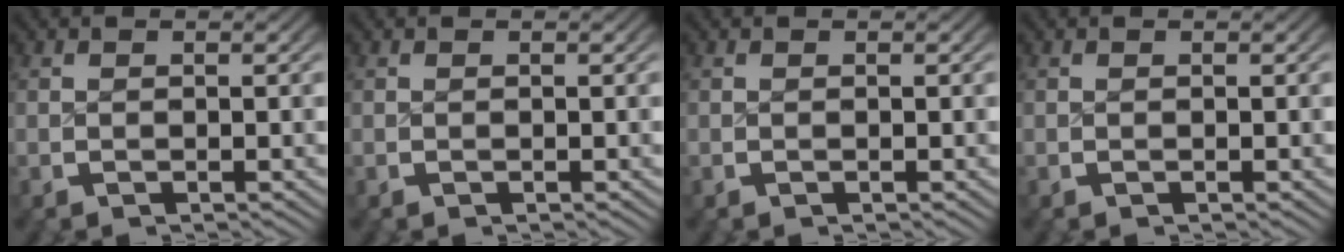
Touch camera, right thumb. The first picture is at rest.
{"total": 0.0}
{"total": 0.0}
{"total": 0.0}